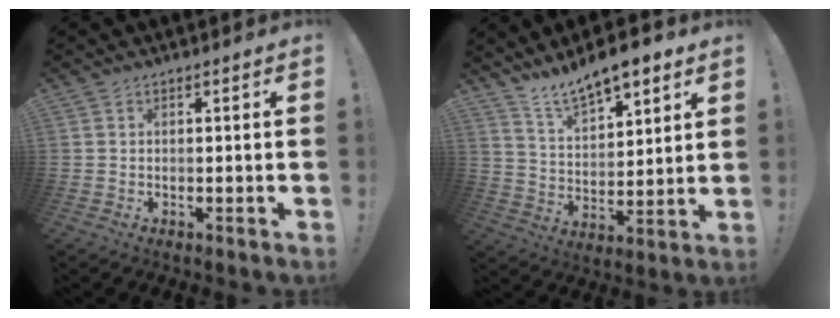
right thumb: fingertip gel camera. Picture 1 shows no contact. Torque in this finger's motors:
{"motor_torque": [-0.15, 0.21, 0.20, 0.12, 0.10]}